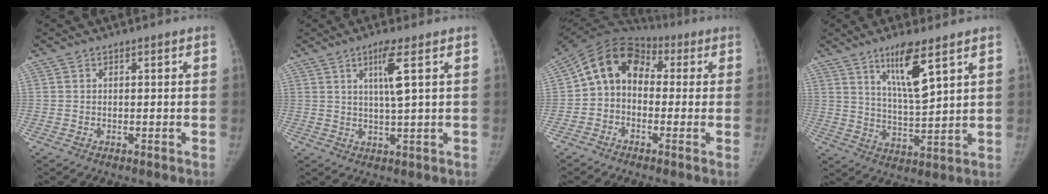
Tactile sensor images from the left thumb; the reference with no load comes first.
{"total": 5.4, "force": [2.0, 0.0, 5.1], "torque": [-0.101, -0.010, 0.040]}
{"total": 11.5, "force": [0.2, 9.2, 7.0], "torque": [-0.104, 0.043, -0.017]}
{"total": 10.2, "force": [5.7, 2.0, 8.1], "torque": [-0.141, -0.040, 0.109]}